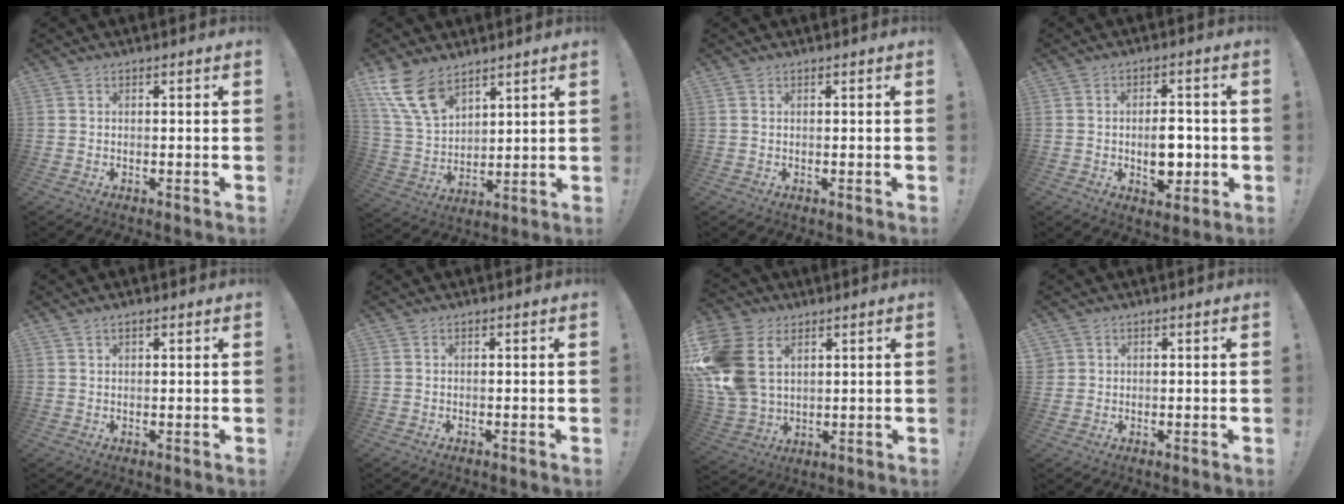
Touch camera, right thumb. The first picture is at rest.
{"total": 12.8, "force": [8.6, 6.8, 6.7], "torque": [-0.143, -0.048, 0.167]}
{"total": 1.0, "force": [-0.6, -0.6, -0.5], "torque": [0.008, 0.005, -0.010]}
{"total": 8.6, "force": [-1.4, 5.2, 6.7], "torque": [-0.093, 0.005, -0.024]}
{"total": 1.3, "force": [0.9, 0.6, 0.6], "torque": [-0.008, -0.002, 0.017]}
{"total": 0.0}
{"total": 17.4, "force": [5.2, 12.8, 10.6], "torque": [-0.226, -0.018, 0.099]}
{"total": 1.8, "force": [0.9, 1.6, 0.2], "torque": [-0.004, -0.002, 0.018]}